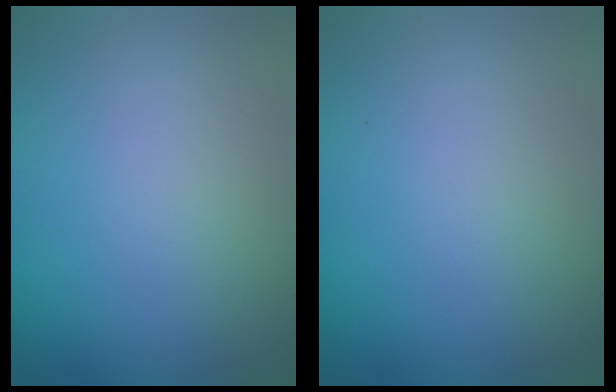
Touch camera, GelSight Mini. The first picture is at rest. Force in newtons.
{"total": 0.0}